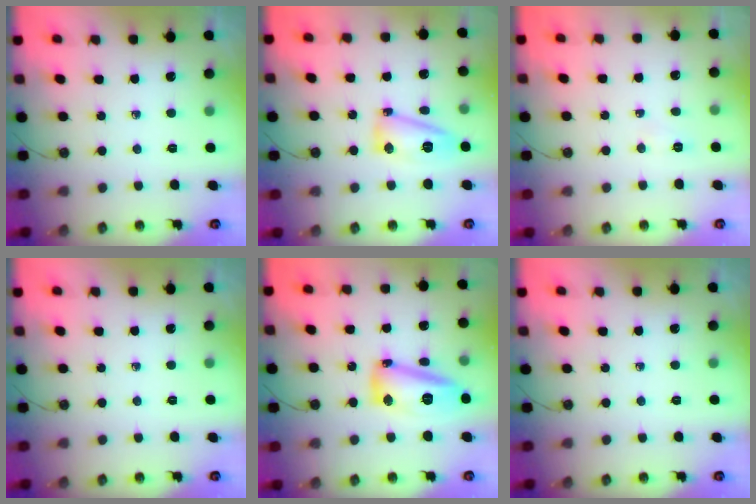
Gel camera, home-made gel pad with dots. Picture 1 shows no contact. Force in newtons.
{"total": 10.5, "press": 10.2, "slide": 2.1}
{"total": 3.9, "press": 3.7, "slide": 1.5}
{"total": 0.0}
{"total": 14.6, "press": 14.5, "slide": 2.0}
{"total": 0.0}